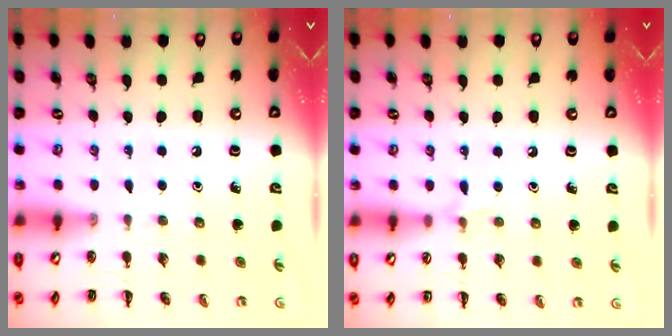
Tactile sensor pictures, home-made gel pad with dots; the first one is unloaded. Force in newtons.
{"total": 4.6, "press": 4.5, "slide": 1.1}